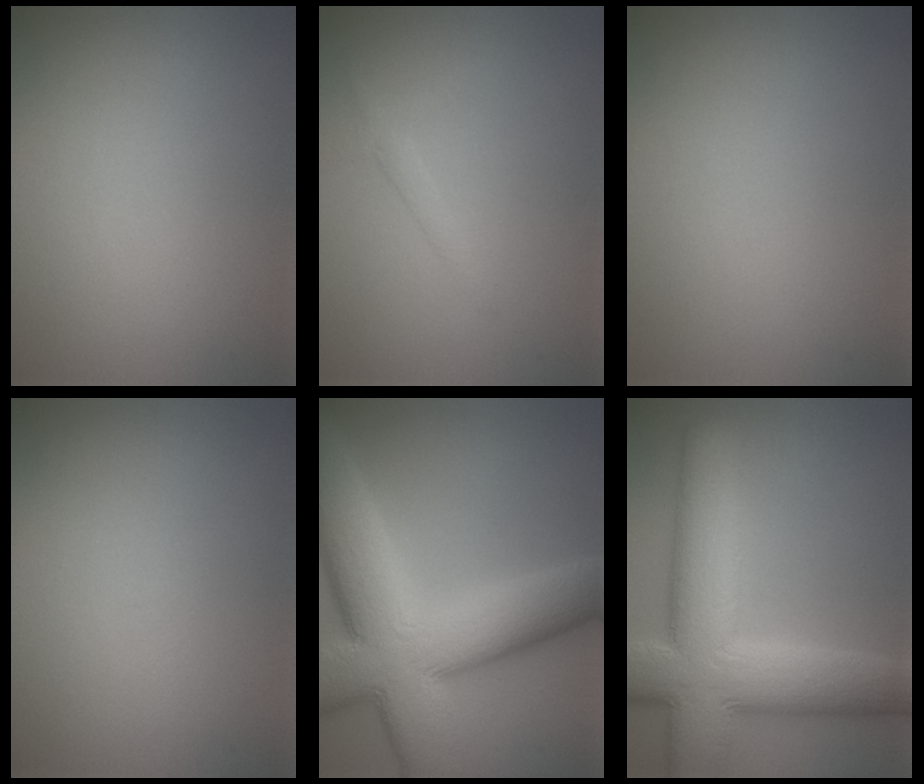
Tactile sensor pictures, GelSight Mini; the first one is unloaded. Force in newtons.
{"total": 1.1, "press": 1.1, "slide": 0.1}
{"total": 0.0}
{"total": 0.0}
{"total": 14.3, "press": 14.3, "slide": 0.8}
{"total": 12.2, "press": 12.2, "slide": 0.7}